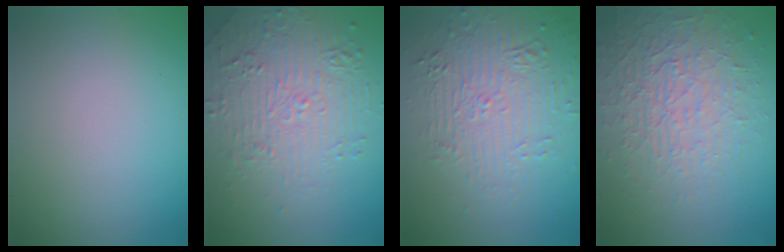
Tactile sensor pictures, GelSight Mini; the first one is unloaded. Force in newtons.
{"total": 5.0, "press": 3.8, "slide": 3.2}
{"total": 5.9, "press": 3.6, "slide": 4.7}
{"total": 3.8, "press": 3.5, "slide": 1.3}